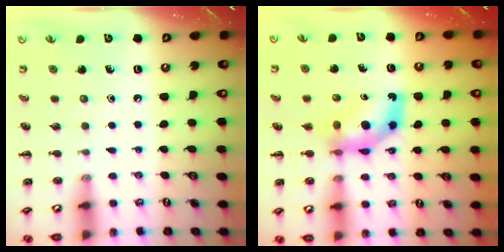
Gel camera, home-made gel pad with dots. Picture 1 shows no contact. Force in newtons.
{"total": 8.0, "press": 7.9, "slide": 1.5}